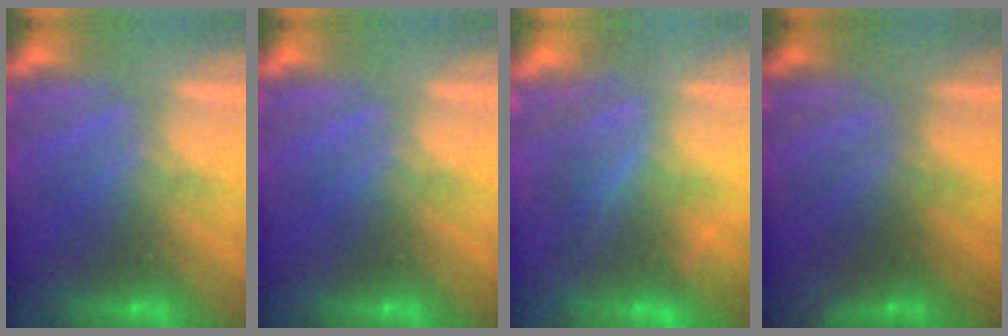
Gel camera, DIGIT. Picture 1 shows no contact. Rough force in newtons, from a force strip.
{"total": 0.0}
{"total": 4.4}
{"total": 1.6}